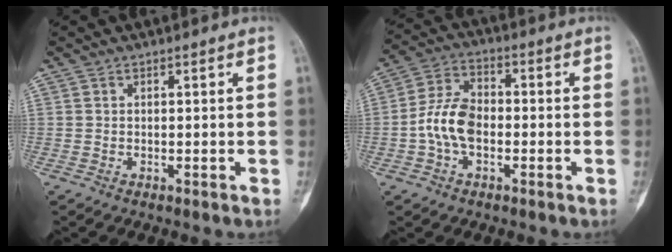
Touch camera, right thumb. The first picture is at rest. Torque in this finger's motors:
{"motor_torque": [1.09, 0.91, 0.63, -0.69, 0.20]}